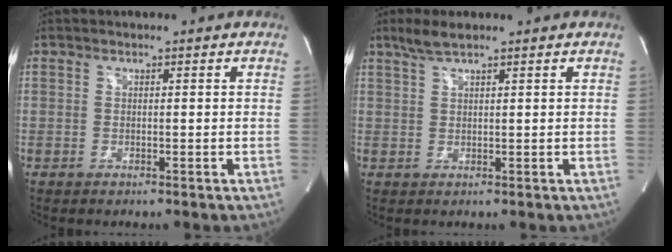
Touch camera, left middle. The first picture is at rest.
{"total": 3.0, "force": [2.3, 0.3, 1.9], "torque": [-0.049, 0.007, 0.051]}